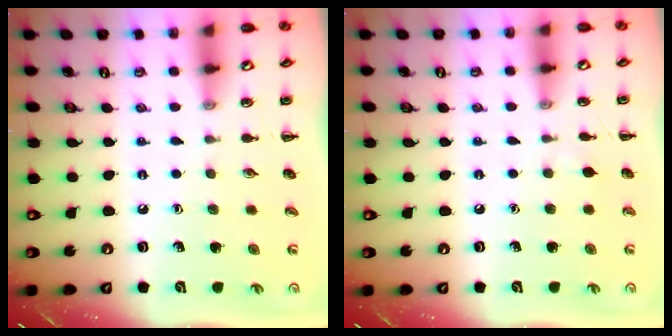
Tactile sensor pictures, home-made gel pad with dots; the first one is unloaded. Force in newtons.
{"total": 3.0, "press": 2.7, "slide": 1.2}